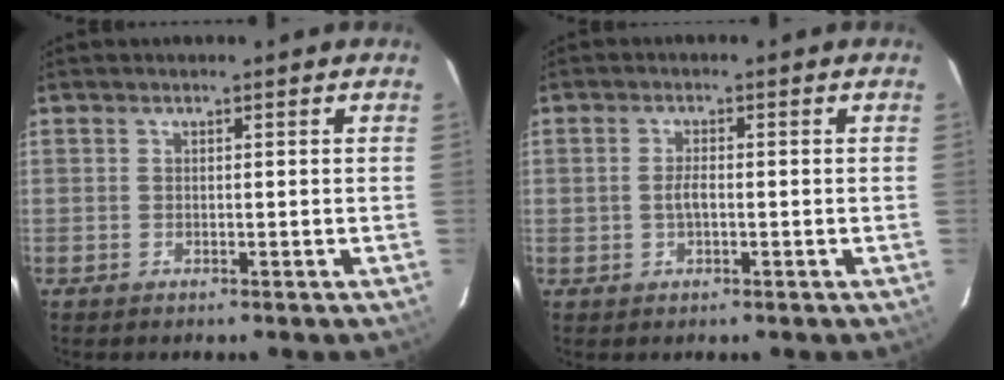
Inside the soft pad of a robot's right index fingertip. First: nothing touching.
{"total": 2.2, "force": [-0.4, 1.1, 1.9], "torque": [-0.039, 0.002, -0.006]}